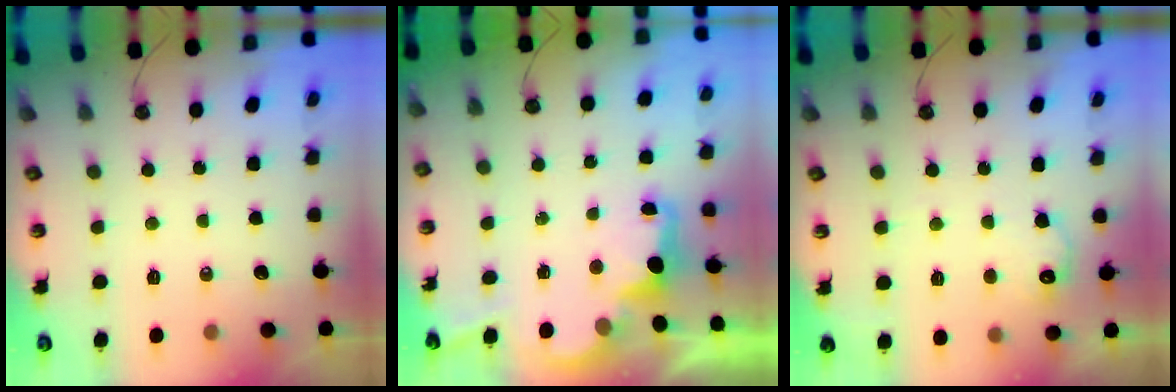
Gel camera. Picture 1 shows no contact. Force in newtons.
{"total": 2.7, "press": 2.5, "slide": 0.8}
{"total": 10.4, "press": 10.4, "slide": 0.6}